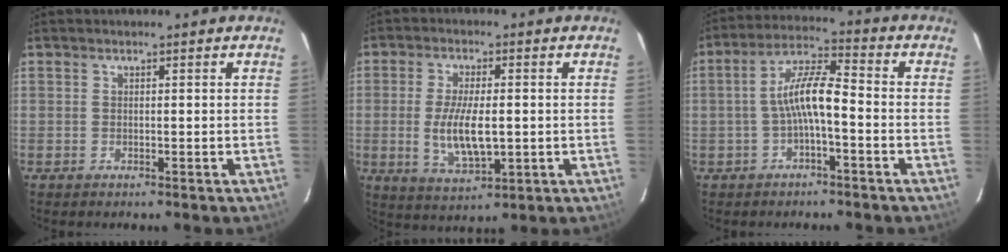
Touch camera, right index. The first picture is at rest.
{"total": 9.6, "force": [-1.0, 3.6, 8.8], "torque": [-0.171, -0.013, -0.012]}
{"total": 7.4, "force": [-2.1, 1.6, 7.0], "torque": [-0.145, 0.018, -0.039]}